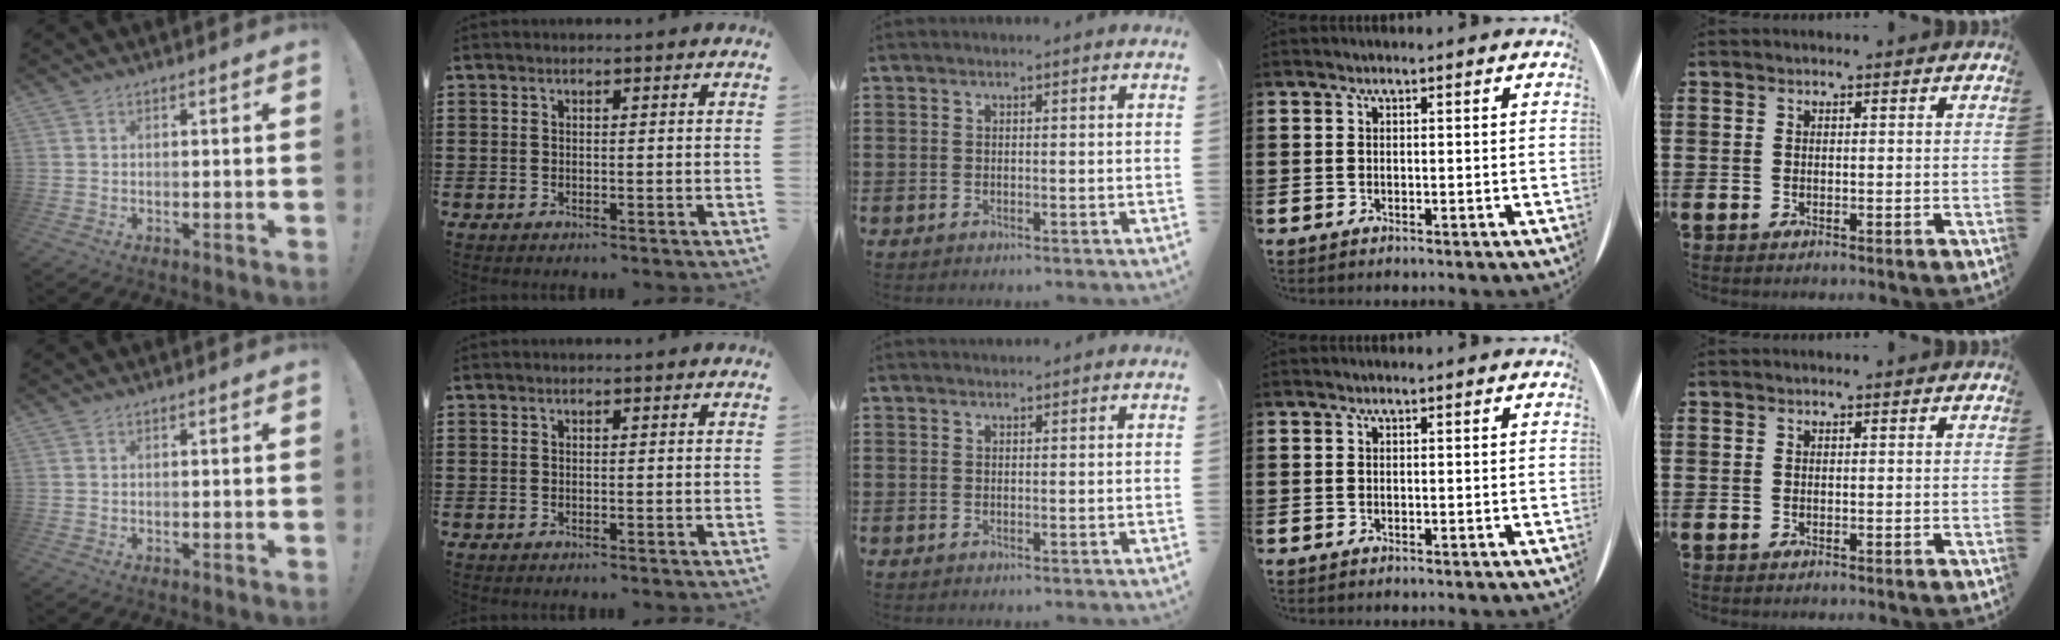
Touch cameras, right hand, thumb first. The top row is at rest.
{"middle": {"total": 0.8, "force": [0.8, 0.1, 0.0], "torque": [-0.002, 0.000, 0.015]}}